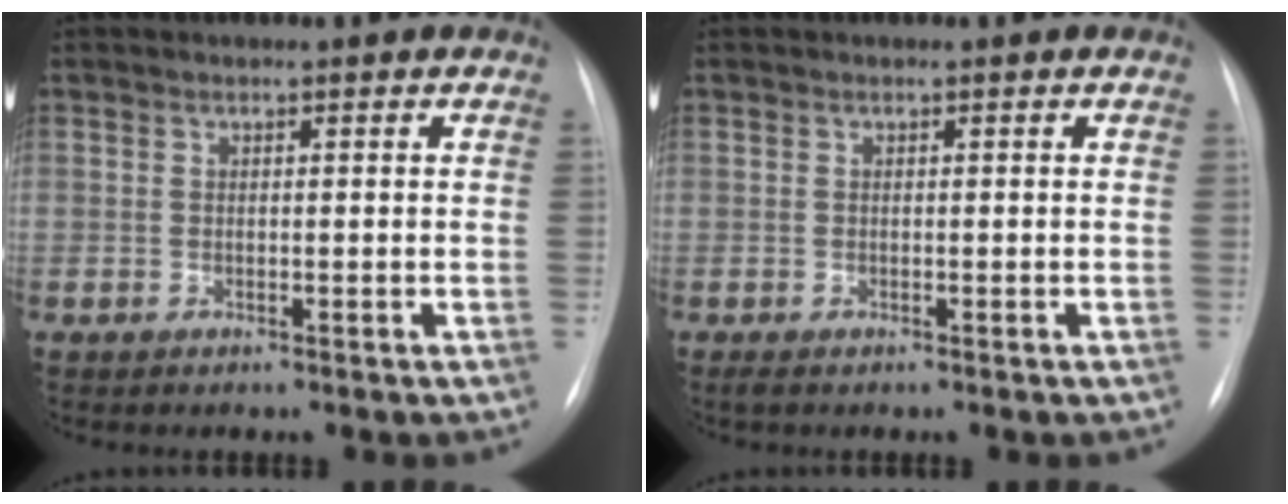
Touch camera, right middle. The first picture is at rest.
{"total": 0.7, "force": [-0.5, 0.2, 0.4], "torque": [-0.009, -0.002, -0.008]}